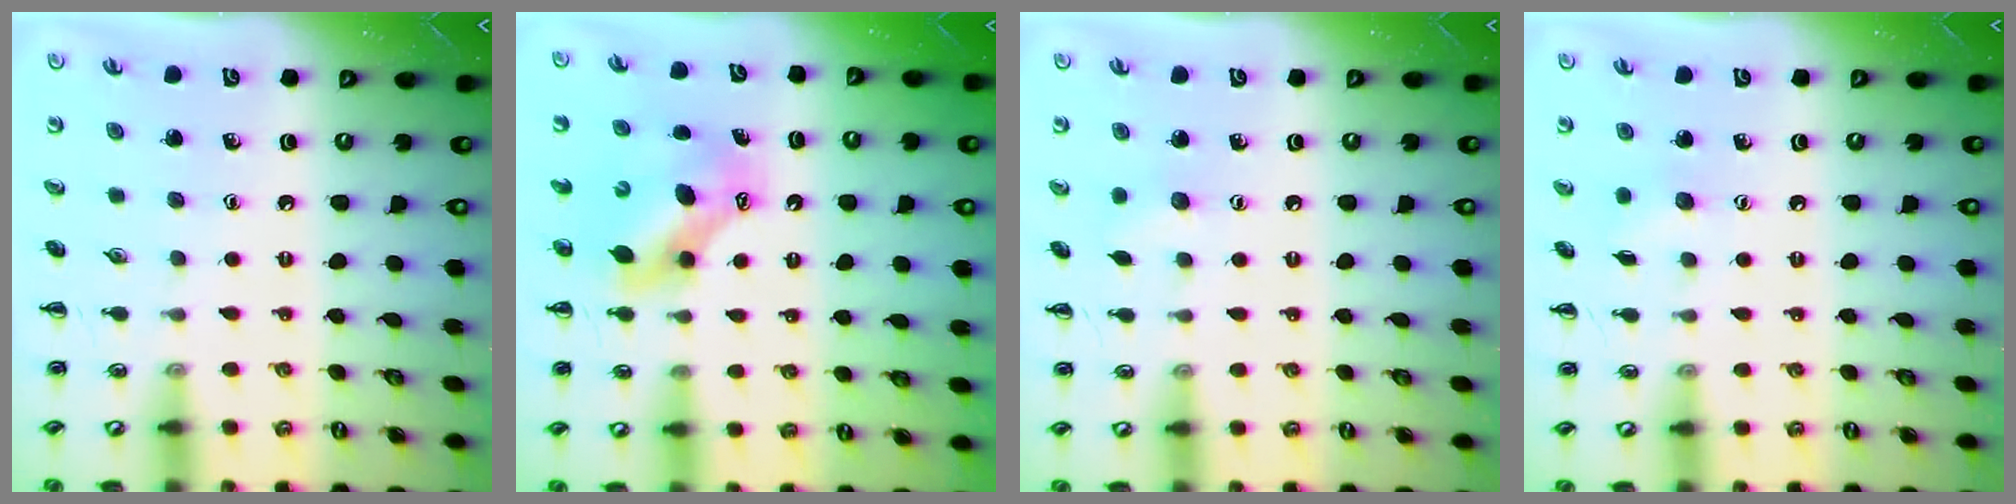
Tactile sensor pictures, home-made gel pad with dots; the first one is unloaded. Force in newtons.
{"total": 6.9, "press": 6.7, "slide": 1.6}
{"total": 4.3, "press": 4.2, "slide": 1.2}
{"total": 4.9, "press": 4.7, "slide": 1.2}